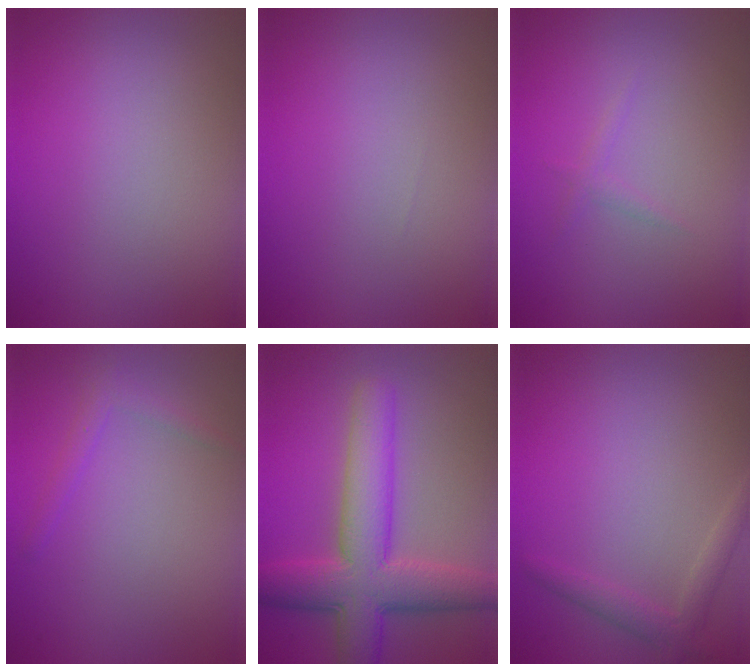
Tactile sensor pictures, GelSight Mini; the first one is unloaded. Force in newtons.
{"total": 0.0}
{"total": 0.8, "press": 0.8, "slide": 0.0}
{"total": 1.3, "press": 1.3, "slide": 0.1}
{"total": 8.2, "press": 8.2, "slide": 0.3}
{"total": 2.0, "press": 2.0, "slide": 0.1}